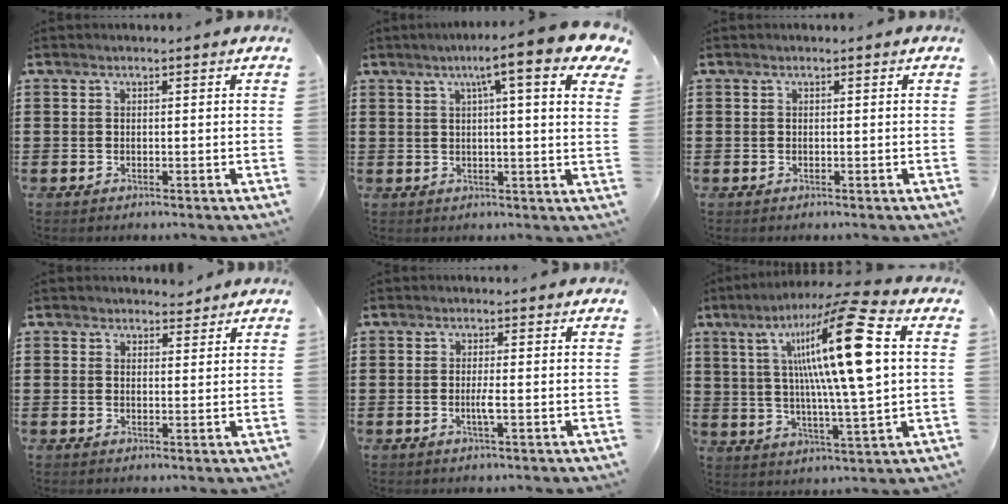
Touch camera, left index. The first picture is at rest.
{"total": 9.2, "force": [5.5, 0.4, 7.4], "torque": [-0.124, -0.015, 0.084]}
{"total": 0.0}
{"total": 2.3, "force": [2.1, 1.0, 0.2], "torque": [-0.010, 0.004, 0.041]}
{"total": 1.9, "force": [-0.5, -0.1, 1.8], "torque": [-0.040, -0.007, -0.014]}
{"total": 18.5, "force": [5.1, 2.9, 17.5], "torque": [-0.318, -0.002, 0.067]}